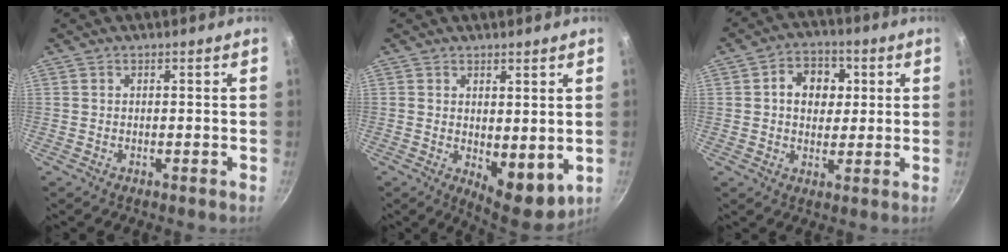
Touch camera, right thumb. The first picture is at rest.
{"total": 7.8, "force": [0.8, 4.1, 6.6], "torque": [-0.074, -0.023, 0.020]}
{"total": 8.7, "force": [1.8, 6.8, 5.1], "torque": [-0.041, 0.003, 0.017]}